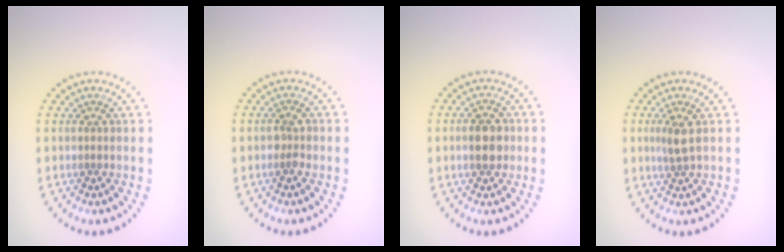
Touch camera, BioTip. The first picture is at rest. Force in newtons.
{"total": 0.9, "press": 0.9, "slide": 0.3}
{"total": 2.8, "press": 2.8, "slide": 0.2}
{"total": 1.6, "press": 1.4, "slide": 0.7}